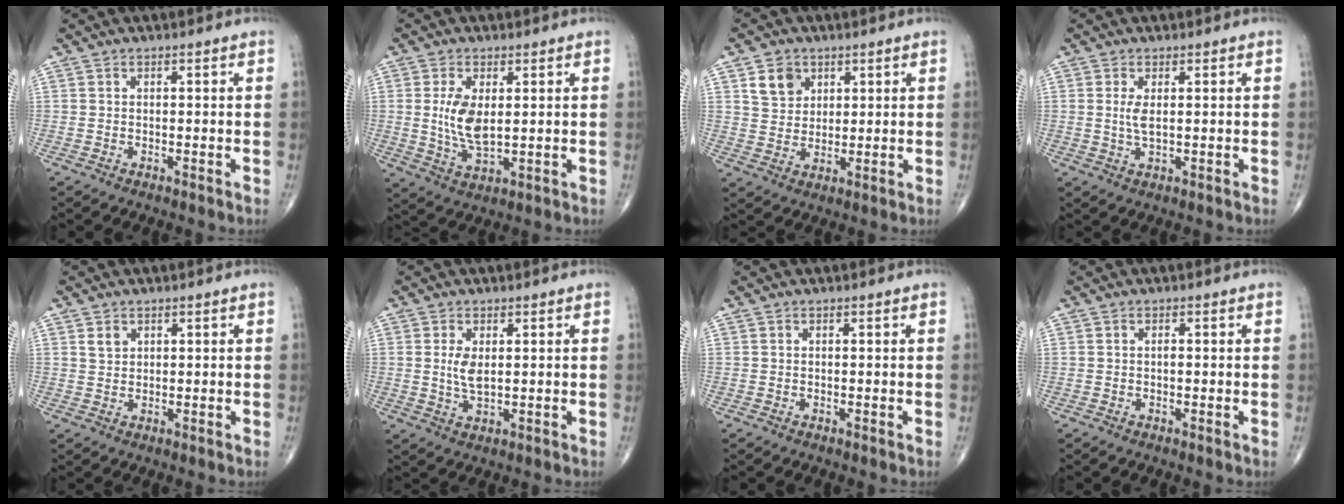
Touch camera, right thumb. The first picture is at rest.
{"total": 7.6, "force": [1.1, 3.6, 6.6], "torque": [-0.128, -0.015, 0.028]}
{"total": 6.1, "force": [2.8, 4.8, 2.3], "torque": [-0.018, -0.016, 0.053]}
{"total": 2.8, "force": [0.4, 1.0, 2.5], "torque": [-0.057, -0.007, 0.013]}
{"total": 1.9, "force": [1.0, 1.4, 0.8], "torque": [-0.008, -0.005, 0.020]}
{"total": 4.0, "force": [0.7, 1.9, 3.5], "torque": [-0.069, -0.012, 0.019]}
{"total": 0.0}
{"total": 0.5, "force": [-0.1, 0.2, 0.5], "torque": [-0.007, -0.001, -0.002]}